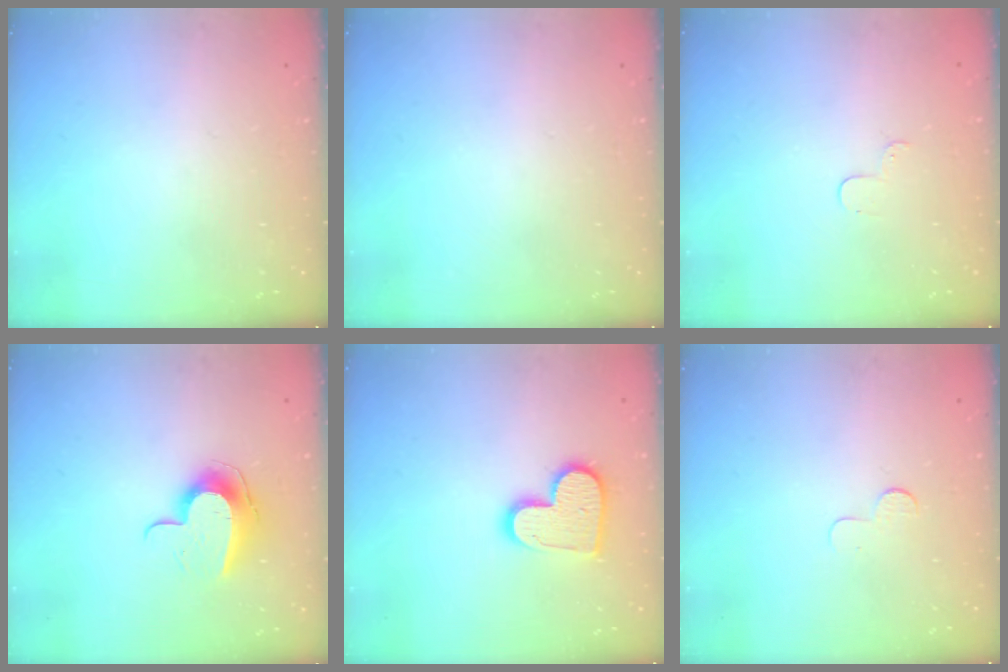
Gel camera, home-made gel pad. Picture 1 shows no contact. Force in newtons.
{"total": 0.0}
{"total": 2.9, "press": 2.9, "slide": 0.3}
{"total": 10.0, "press": 10.0, "slide": 0.3}
{"total": 12.3, "press": 12.2, "slide": 0.6}
{"total": 4.0, "press": 4.0, "slide": 0.4}